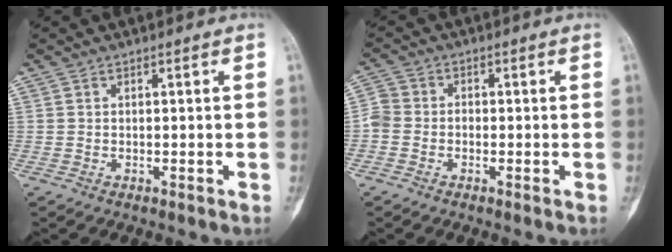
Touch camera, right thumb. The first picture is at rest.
{"total": 3.9, "force": [-1.3, 3.2, 1.8], "torque": [-0.036, 0.009, -0.037]}